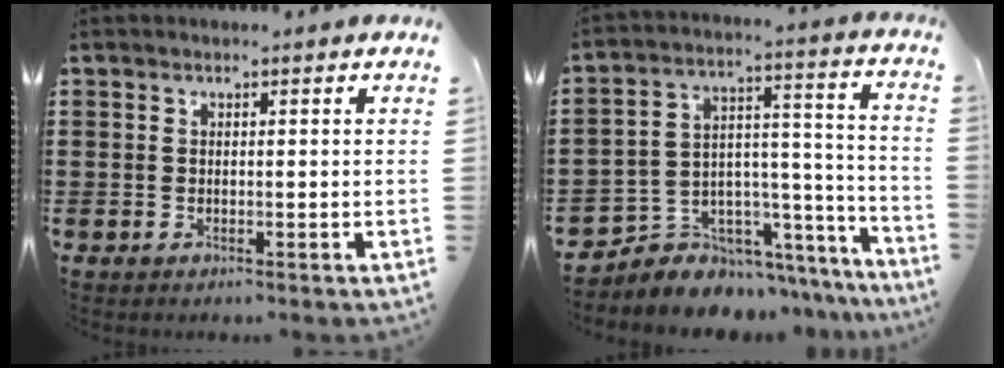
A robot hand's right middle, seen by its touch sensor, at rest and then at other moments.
{"total": 5.3, "force": [-4.2, 3.1, -0.7], "torque": [0.000, -0.004, -0.080]}